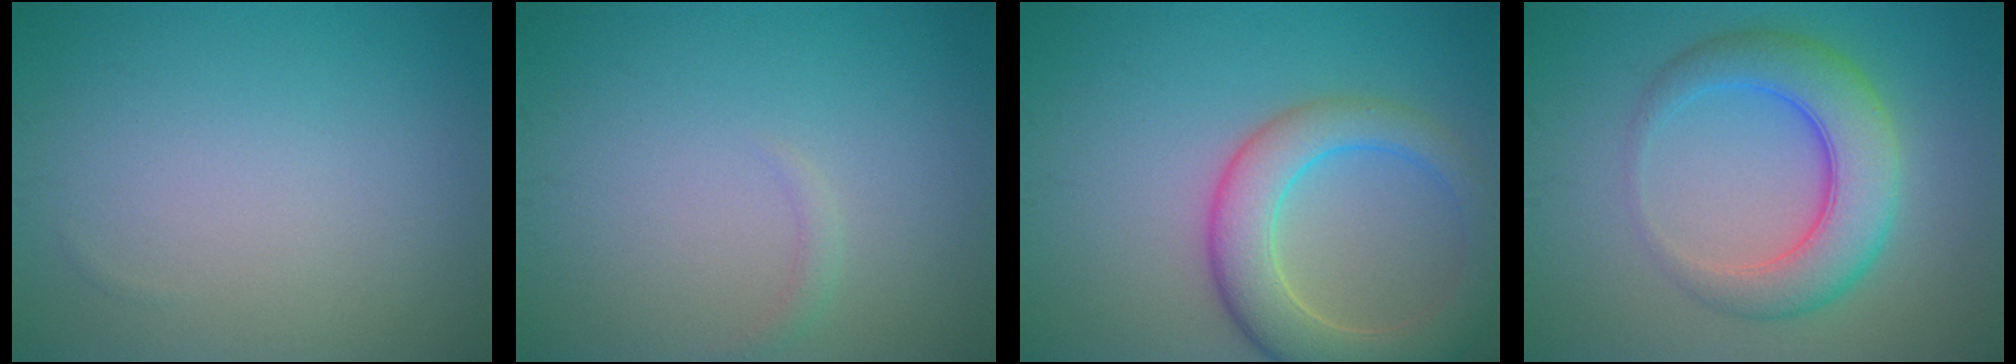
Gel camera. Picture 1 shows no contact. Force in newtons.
{"total": 0.8, "press": 0.8, "slide": 0.0}
{"total": 6.5, "press": 6.4, "slide": 0.4}
{"total": 6.4, "press": 6.4, "slide": 0.2}